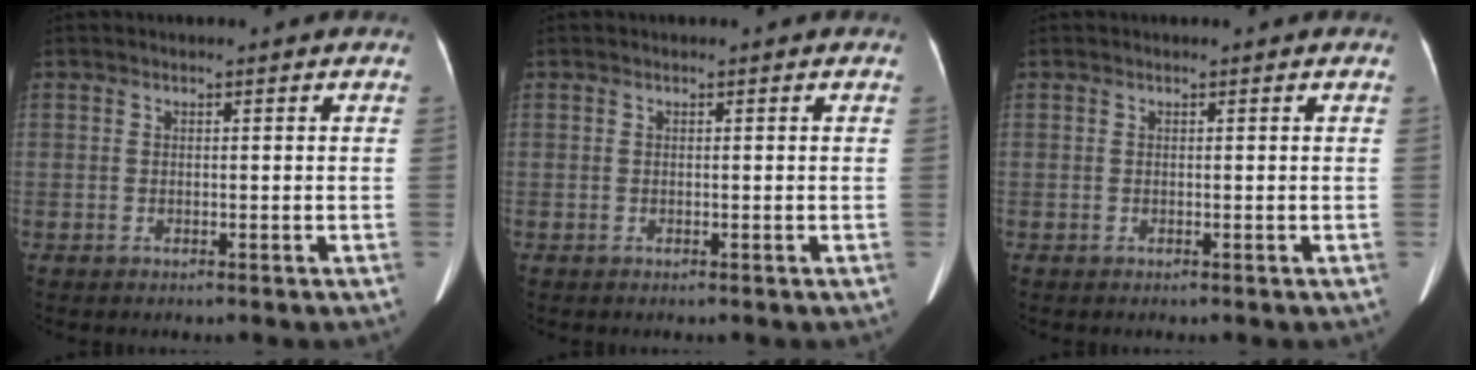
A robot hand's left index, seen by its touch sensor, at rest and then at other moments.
{"total": 0.0}
{"total": 0.0}